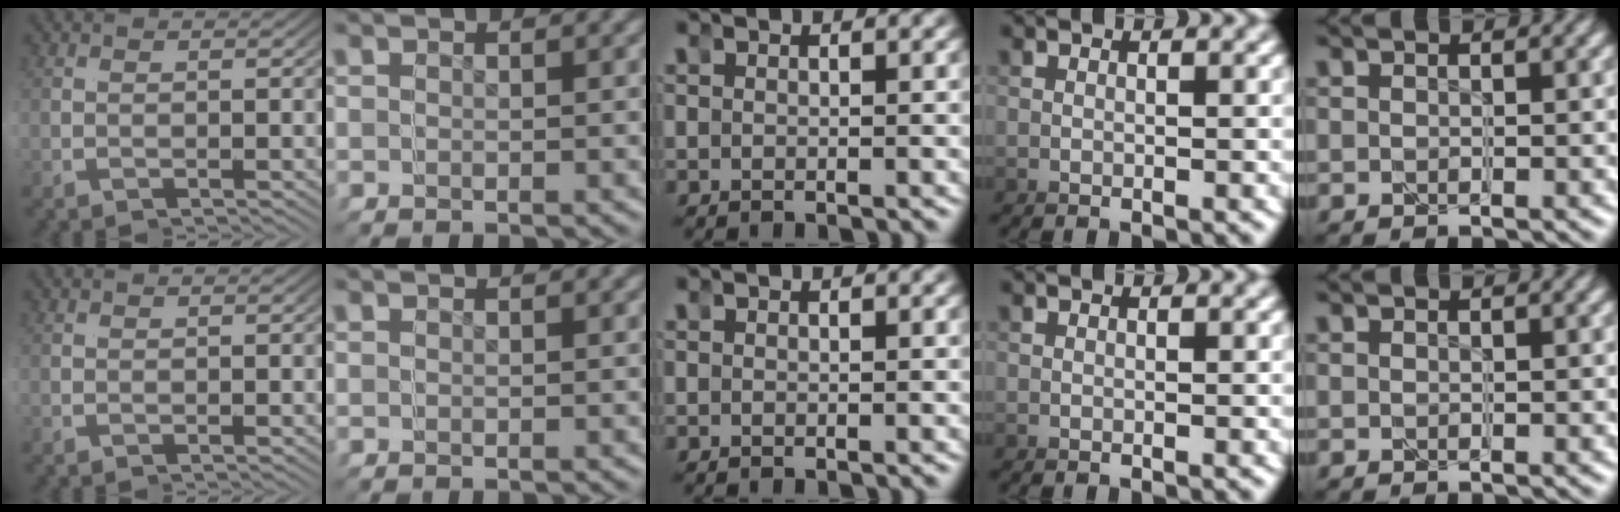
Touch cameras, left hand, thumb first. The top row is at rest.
{}